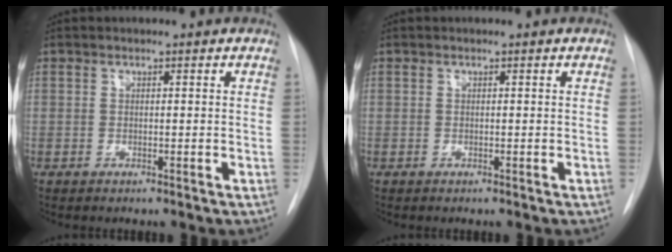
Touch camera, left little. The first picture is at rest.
{"total": 0.0}